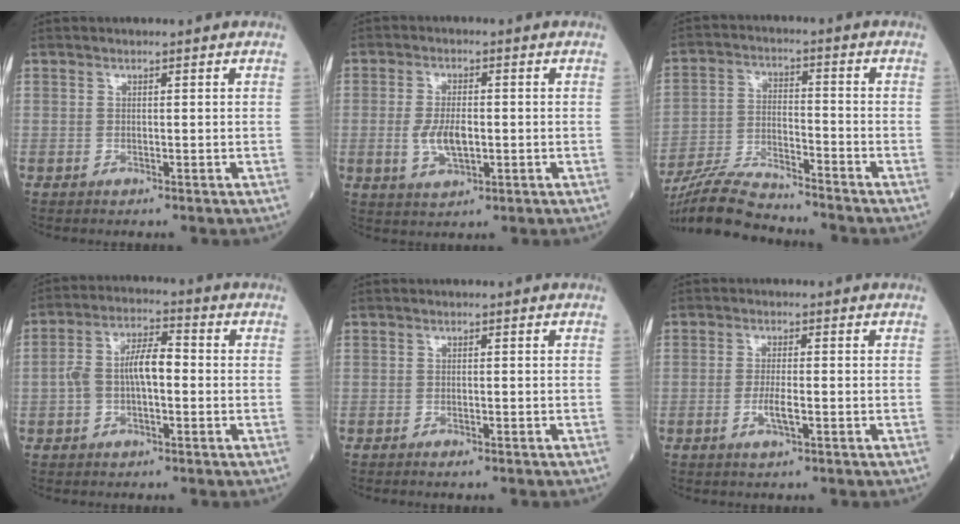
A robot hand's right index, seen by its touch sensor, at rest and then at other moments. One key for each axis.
{"total": 5.4, "fx": -0.8, "fy": 2.2, "fz": 4.8, "tx": -0.100, "ty": -0.003, "tz": -0.011}
{"total": 11.2, "fx": -10.6, "fy": 0.9, "fz": 3.6, "tx": -0.071, "ty": -0.011, "tz": -0.194}
{"total": 7.4, "fx": -0.6, "fy": 3.1, "fz": 6.7, "tx": -0.140, "ty": 0.029, "tz": -0.014}
{"total": 1.0, "fx": -0.8, "fy": 0.2, "fz": 0.6, "tx": -0.013, "ty": -0.002, "tz": -0.009}
{"total": 2.9, "fx": -0.9, "fy": 0.5, "fz": 2.7, "tx": -0.050, "ty": 0.000, "tz": -0.017}